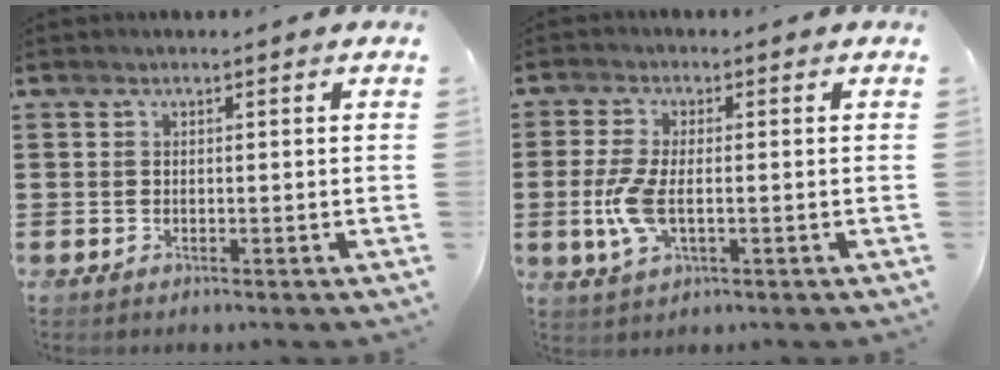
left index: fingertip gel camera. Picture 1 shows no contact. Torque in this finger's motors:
{"motor_torque": [0.66, -0.24, 0.69, 0.13]}